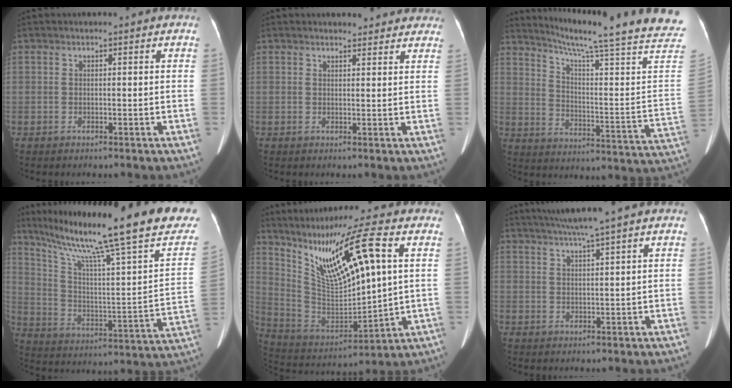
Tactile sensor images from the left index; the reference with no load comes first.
{"total": 6.0, "force": [5.7, 1.7, 1.0], "torque": [0.003, 0.003, 0.048]}
{"total": 25.9, "force": [22.0, -2.0, 13.6], "torque": [-0.214, -0.107, 0.281]}
{"total": 29.3, "force": [22.2, 1.6, 19.0], "torque": [-0.305, -0.047, 0.306]}
{"total": 17.3, "force": [6.8, 3.2, 15.6], "torque": [-0.301, 0.013, 0.136]}
{"total": 5.0, "force": [3.7, -1.4, 3.0], "torque": [-0.052, 0.010, 0.068]}